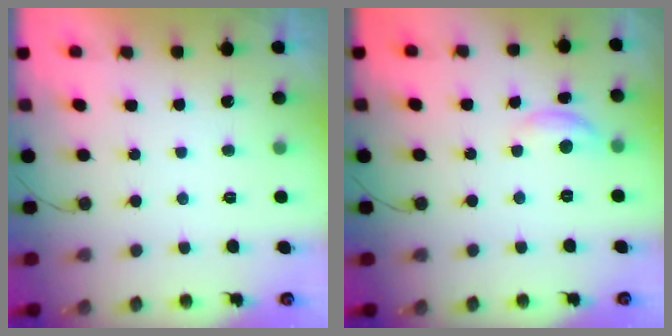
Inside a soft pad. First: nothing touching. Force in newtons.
{"total": 6.5, "press": 6.5, "slide": 0.3}